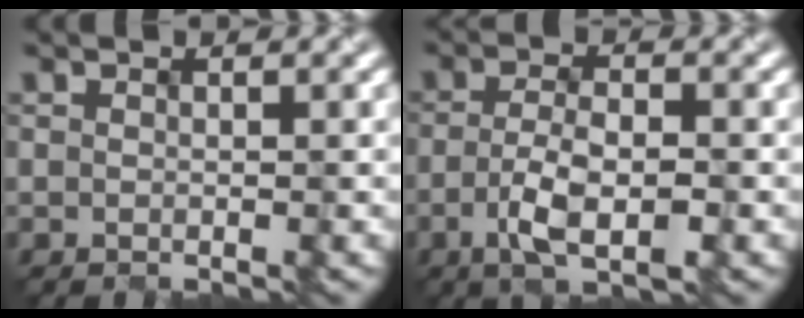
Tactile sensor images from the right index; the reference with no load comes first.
{"total": 3.9, "force": [-1.7, 1.3, 3.3], "torque": [-0.076, -0.005, -0.028]}